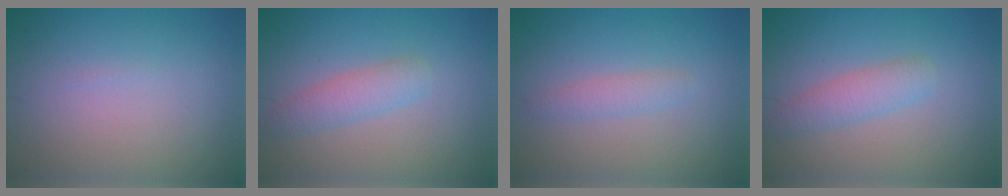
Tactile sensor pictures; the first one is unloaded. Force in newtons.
{"total": 2.5, "press": 2.5, "slide": 0.1}
{"total": 1.4, "press": 1.4, "slide": 0.1}
{"total": 2.5, "press": 2.5, "slide": 0.1}